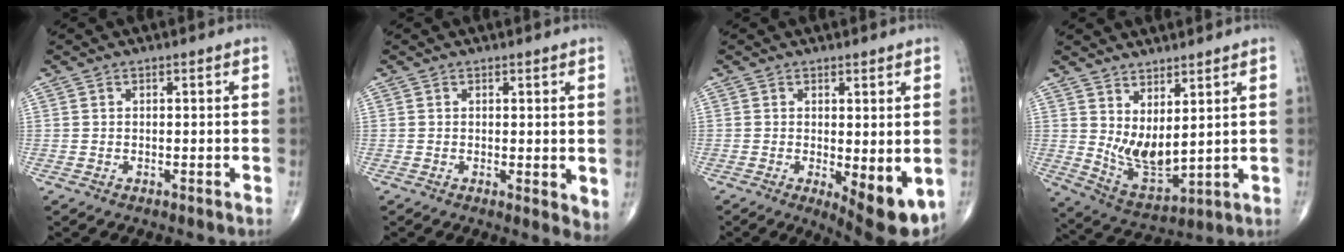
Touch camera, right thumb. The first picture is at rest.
{"total": 3.3, "force": [0.4, 1.3, 3.0], "torque": [-0.042, -0.013, 0.005]}
{"total": 8.7, "force": [-1.8, 3.0, 8.0], "torque": [-0.101, -0.023, -0.017]}
{"total": 9.0, "force": [3.1, 3.7, 7.6], "torque": [-0.131, -0.045, 0.075]}